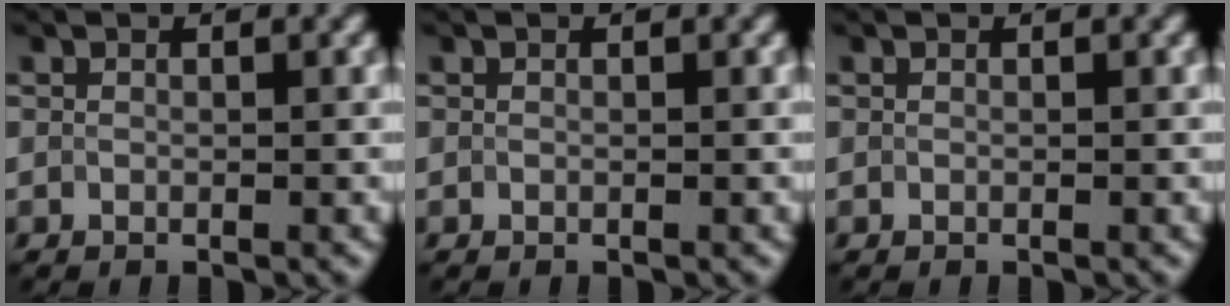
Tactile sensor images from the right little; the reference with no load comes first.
{"total": 0.0}
{"total": 0.0}